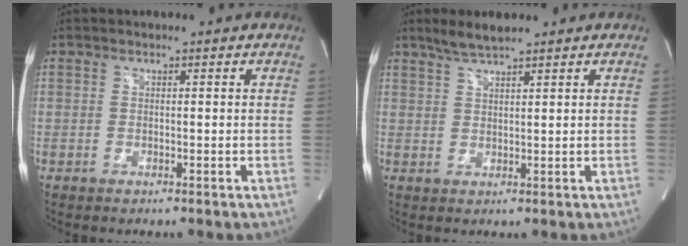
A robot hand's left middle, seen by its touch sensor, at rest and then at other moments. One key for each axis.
{"total": 3.9, "fx": 3.3, "fy": 0.1, "fz": 2.2, "tx": -0.054, "ty": 0.006, "tz": 0.065}